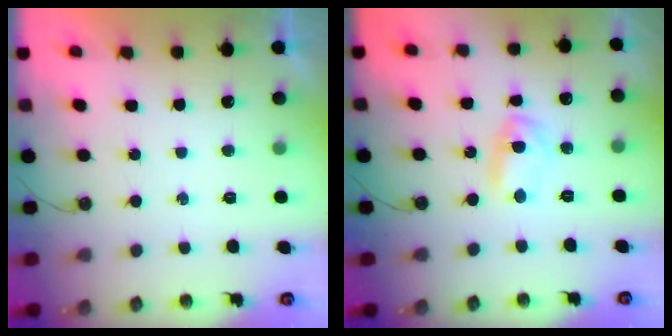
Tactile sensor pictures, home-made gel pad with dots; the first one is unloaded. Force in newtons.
{"total": 5.4, "press": 5.4, "slide": 0.4}